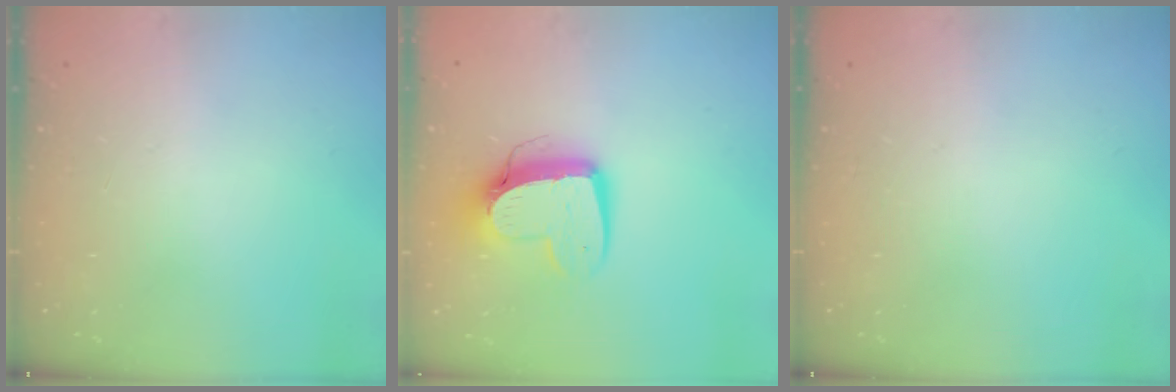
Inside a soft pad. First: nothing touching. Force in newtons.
{"total": 12.2, "press": 12.1, "slide": 1.3}
{"total": 0.0}